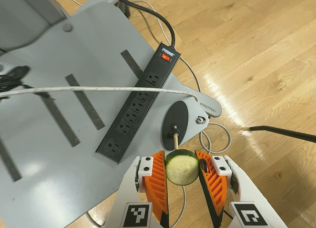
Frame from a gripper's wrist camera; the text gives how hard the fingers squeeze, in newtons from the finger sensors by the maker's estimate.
{"total": 7.9, "left": 7.6, "right": 8.1}